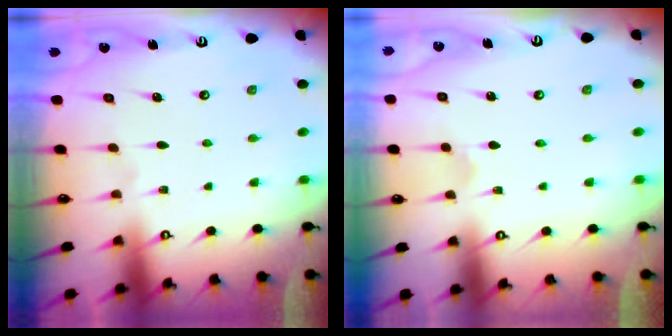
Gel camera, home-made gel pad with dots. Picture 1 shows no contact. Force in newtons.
{"total": 1.8, "press": 1.8, "slide": 0.2}